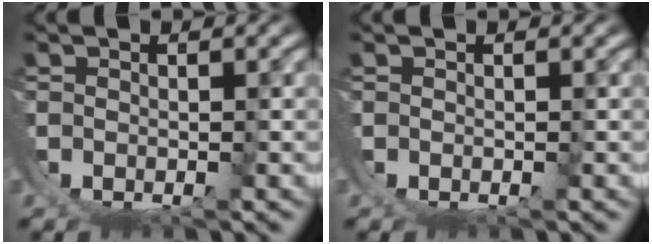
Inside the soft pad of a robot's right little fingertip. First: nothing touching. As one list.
[{"total": 0.0}]